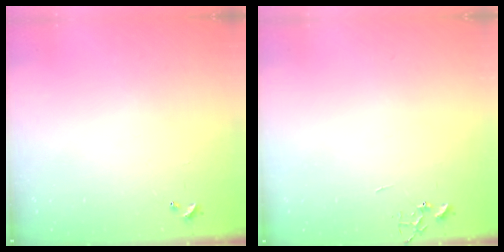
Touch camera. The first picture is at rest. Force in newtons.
{"total": 0.0}